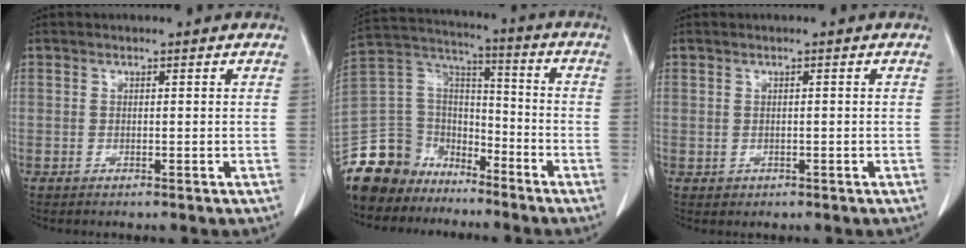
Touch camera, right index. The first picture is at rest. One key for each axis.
{"total": 13.5, "fx": -10.9, "fy": 8.0, "fz": 1.4, "tx": -0.038, "ty": 0.073, "tz": -0.202}
{"total": 0.8, "fx": -0.1, "fy": 0.7, "fz": 0.3, "tx": -0.004, "ty": 0.002, "tz": 0.003}